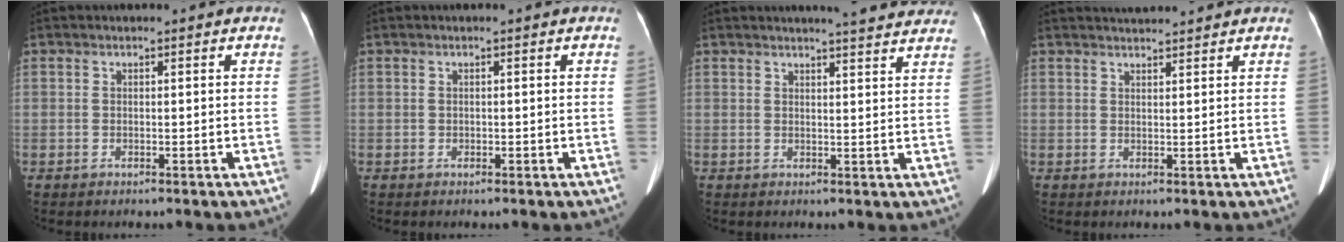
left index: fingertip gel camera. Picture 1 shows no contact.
{"total": 0.0}
{"total": 10.5, "force": [9.6, 1.0, 4.0], "torque": [-0.041, -0.001, 0.095]}
{"total": 4.0, "force": [3.9, -0.1, 0.9], "torque": [-0.015, 0.026, 0.060]}